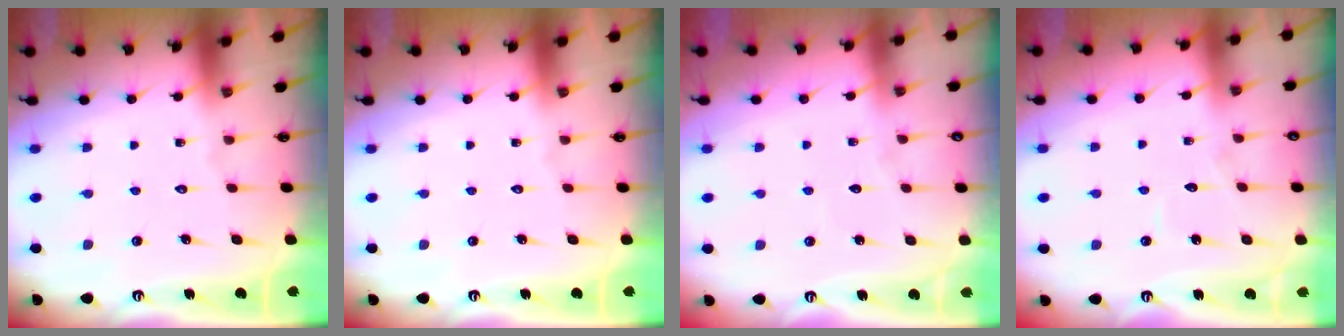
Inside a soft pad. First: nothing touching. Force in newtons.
{"total": 0.0}
{"total": 2.5, "press": 2.5, "slide": 0.3}
{"total": 4.5, "press": 4.5, "slide": 0.4}